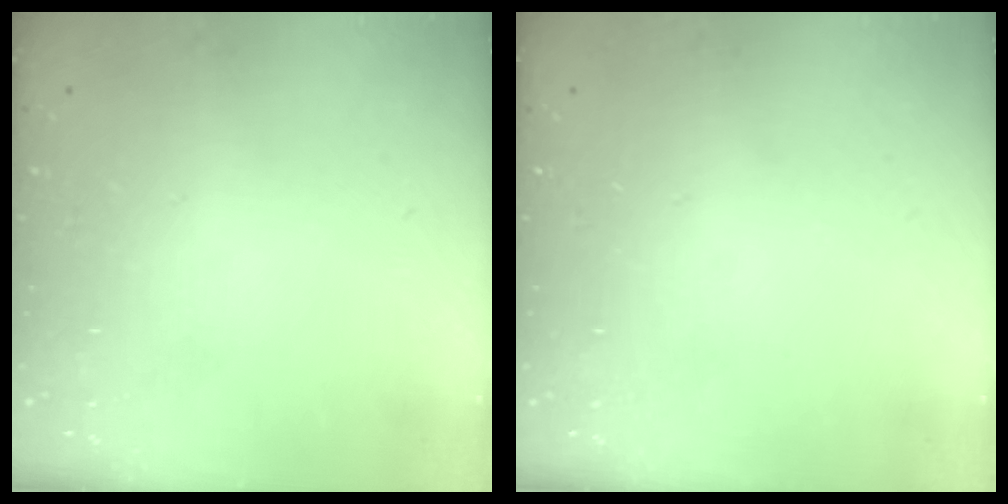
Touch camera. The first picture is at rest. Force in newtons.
{"total": 0.0}